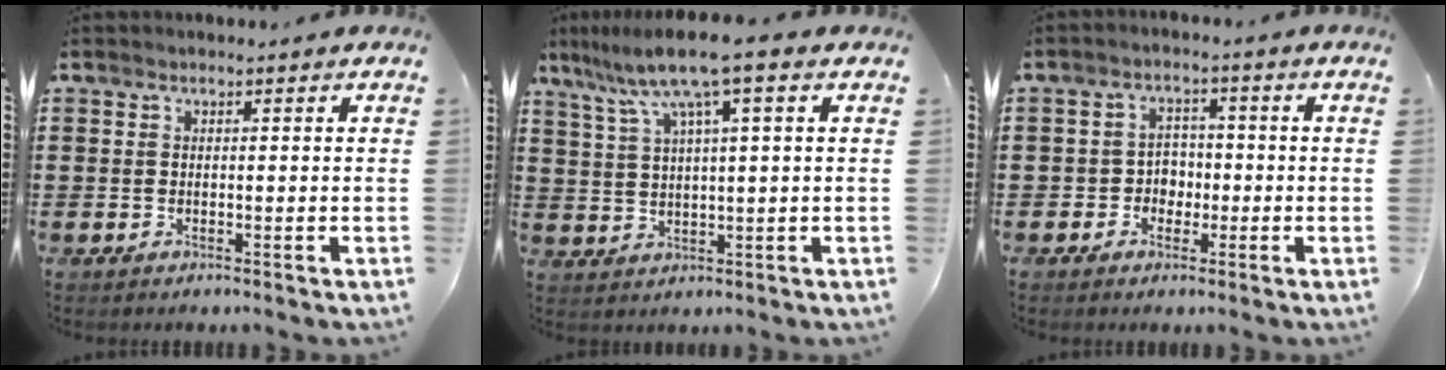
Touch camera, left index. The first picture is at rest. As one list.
[{"total": 8.1, "force": [4.2, 0.3, 6.9], "torque": [-0.153, -0.012, 0.066]}, {"total": 3.2, "force": [-1.1, 2.7, 1.2], "torque": [-0.032, 0.006, -0.028]}]